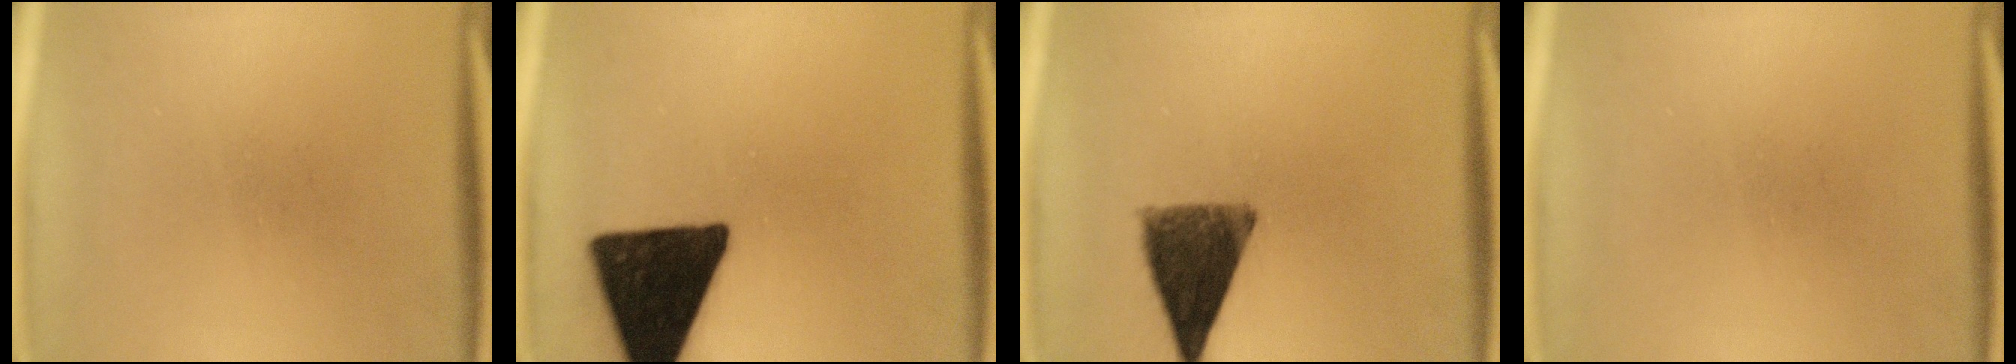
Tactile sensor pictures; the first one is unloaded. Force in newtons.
{"total": 18.0}
{"total": 10.3}
{"total": 0.0}